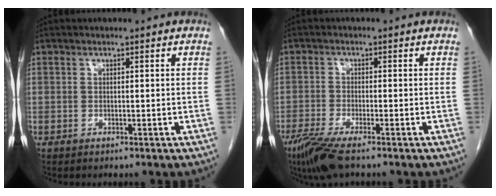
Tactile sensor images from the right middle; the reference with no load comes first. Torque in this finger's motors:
{"motor_torque": [1.06, -0.81, 0.34, 0.10]}